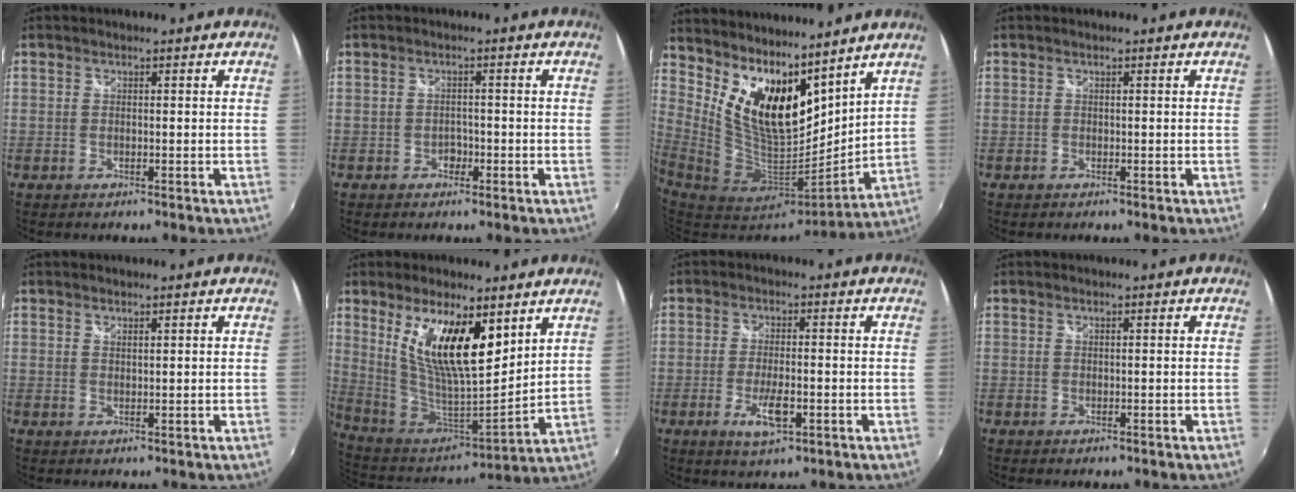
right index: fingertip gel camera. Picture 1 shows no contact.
{"total": 1.9, "force": [-1.0, 1.5, 0.5], "torque": [-0.009, 0.001, -0.015]}
{"total": 13.2, "force": [9.2, 5.2, 7.9], "torque": [-0.138, -0.016, 0.177]}
{"total": 0.0}
{"total": 0.9, "force": [0.8, 0.2, 0.3], "torque": [-0.003, 0.000, 0.014]}
{"total": 18.0, "force": [7.9, 6.2, 15.0], "torque": [-0.281, -0.008, 0.158]}
{"total": 5.9, "force": [-2.4, 1.8, 5.1], "torque": [-0.106, -0.011, -0.042]}
{"total": 0.0}